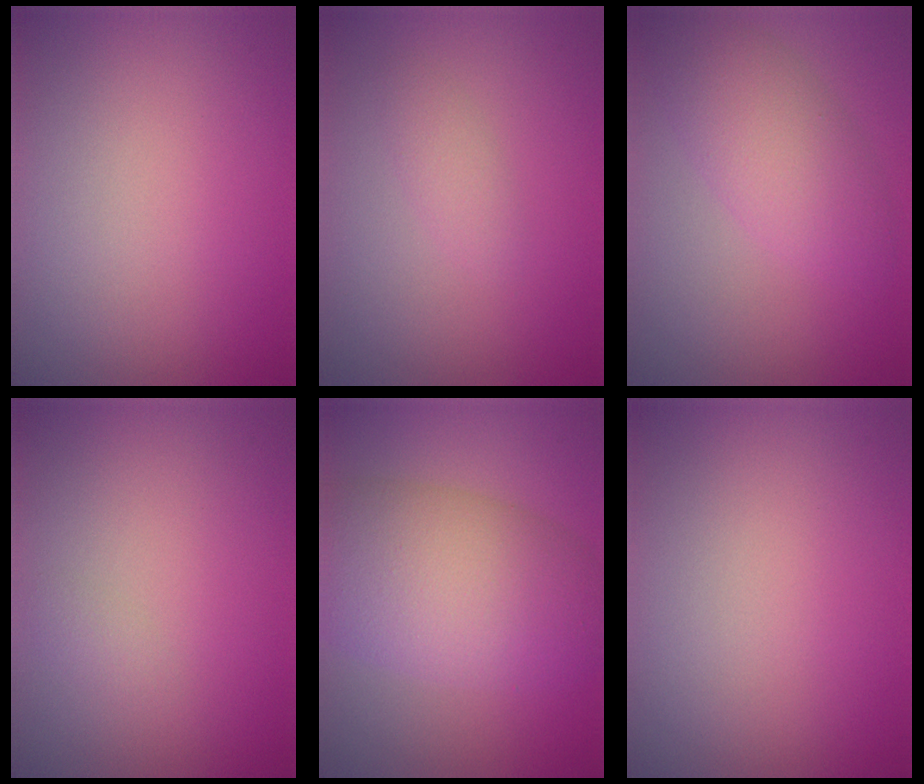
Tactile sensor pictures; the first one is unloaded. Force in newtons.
{"total": 1.2, "press": 1.1, "slide": 0.1}
{"total": 4.2, "press": 4.2, "slide": 0.0}
{"total": 0.6, "press": 0.6, "slide": 0.0}
{"total": 8.6, "press": 8.6, "slide": 0.3}
{"total": 0.0}